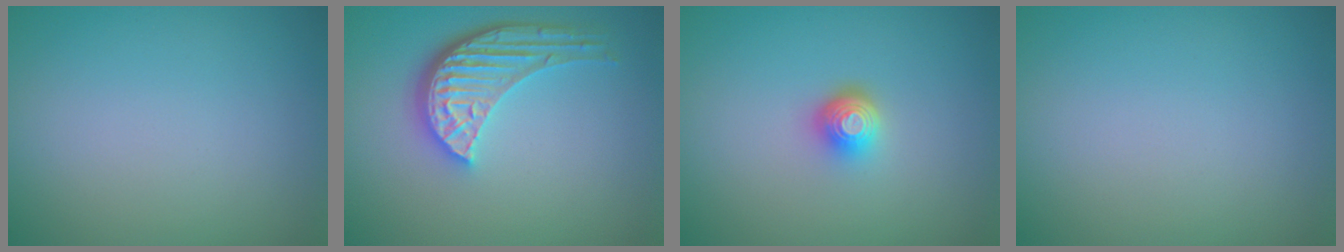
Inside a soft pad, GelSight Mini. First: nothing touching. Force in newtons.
{"total": 5.0, "press": 3.8, "slide": 3.3}
{"total": 2.1, "press": 1.5, "slide": 1.5}
{"total": 0.0}